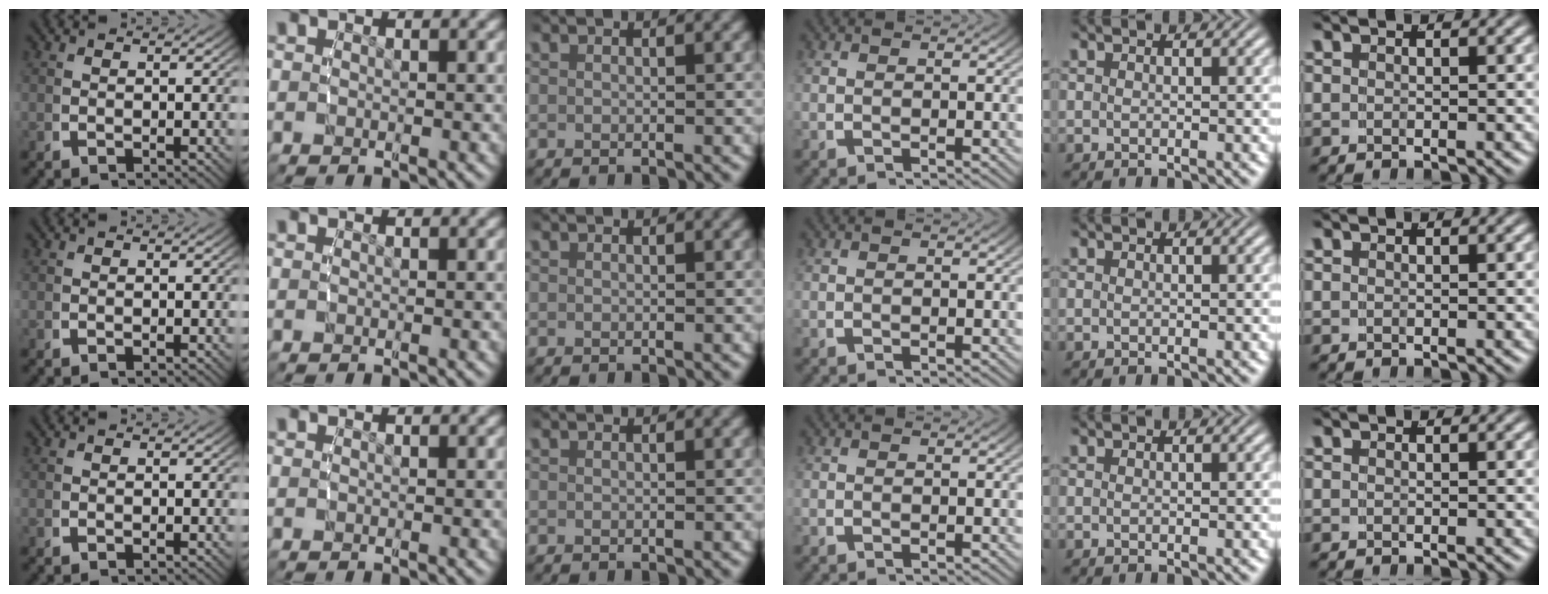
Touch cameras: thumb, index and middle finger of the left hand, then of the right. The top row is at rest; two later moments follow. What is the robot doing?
{"motion": "reach", "object": "paper"}